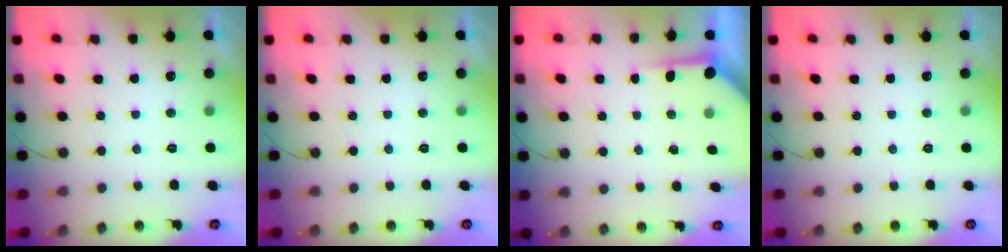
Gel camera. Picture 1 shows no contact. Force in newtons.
{"total": 0.0}
{"total": 3.8, "press": 3.8, "slide": 0.2}
{"total": 0.0}